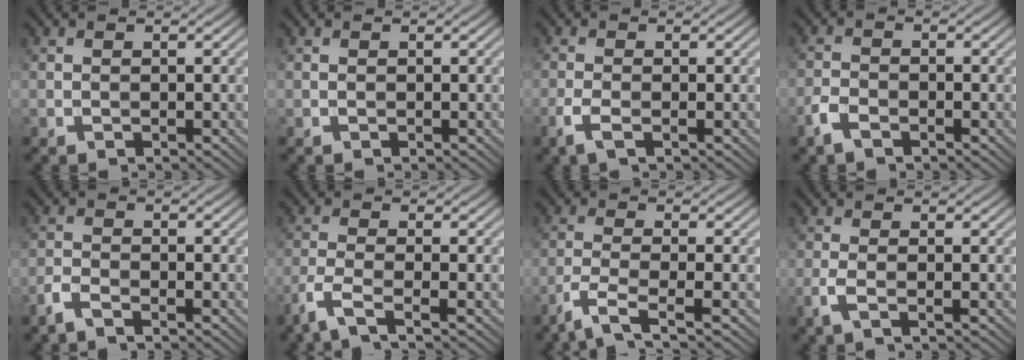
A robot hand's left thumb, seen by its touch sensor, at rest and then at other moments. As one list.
[{"total": 0.0}, {"total": 2.5, "force": [-1.3, 0.7, 2.0], "torque": [-0.053, -0.002, -0.032]}, {"total": 2.9, "force": [-2.1, 1.3, 1.6], "torque": [-0.040, -0.003, -0.050]}, {"total": 2.6, "force": [-2.1, 0.6, 1.5], "torque": [-0.038, -0.004, -0.052]}, {"total": 4.1, "force": [-2.6, 0.7, 3.1], "torque": [-0.064, -0.004, -0.073]}, {"total": 4.6, "force": [-3.0, 0.6, 3.4], "torque": [-0.063, -0.001, -0.076]}, {"total": 2.3, "force": [-1.0, 0.4, 2.0], "torque": [-0.047, 0.002, -0.030]}]